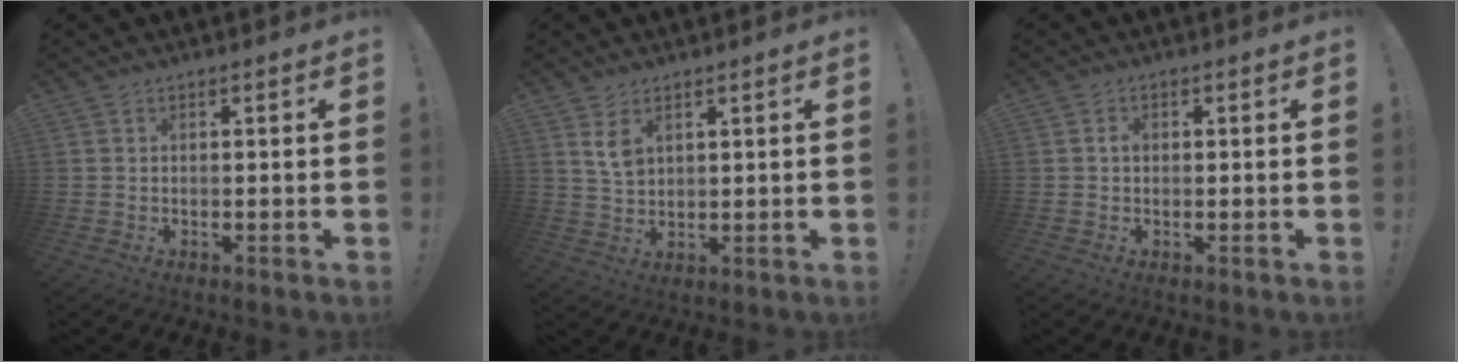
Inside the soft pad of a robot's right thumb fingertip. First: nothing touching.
{"total": 5.1, "force": [2.8, 3.0, 3.1], "torque": [-0.050, -0.014, 0.051]}
{"total": 1.4, "force": [0.0, 0.9, 1.1], "torque": [-0.024, 0.007, -0.002]}